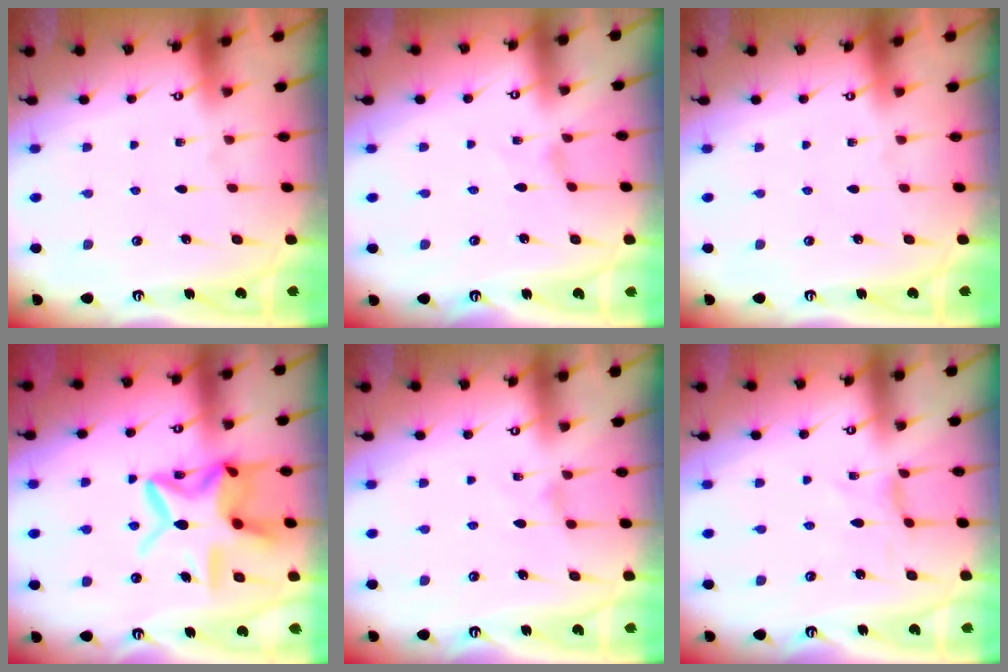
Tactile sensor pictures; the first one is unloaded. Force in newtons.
{"total": 0.5, "press": 0.5, "slide": 0.2}
{"total": 0.0}
{"total": 14.8, "press": 14.8, "slide": 1.2}
{"total": 1.8, "press": 1.7, "slide": 0.3}
{"total": 0.0}